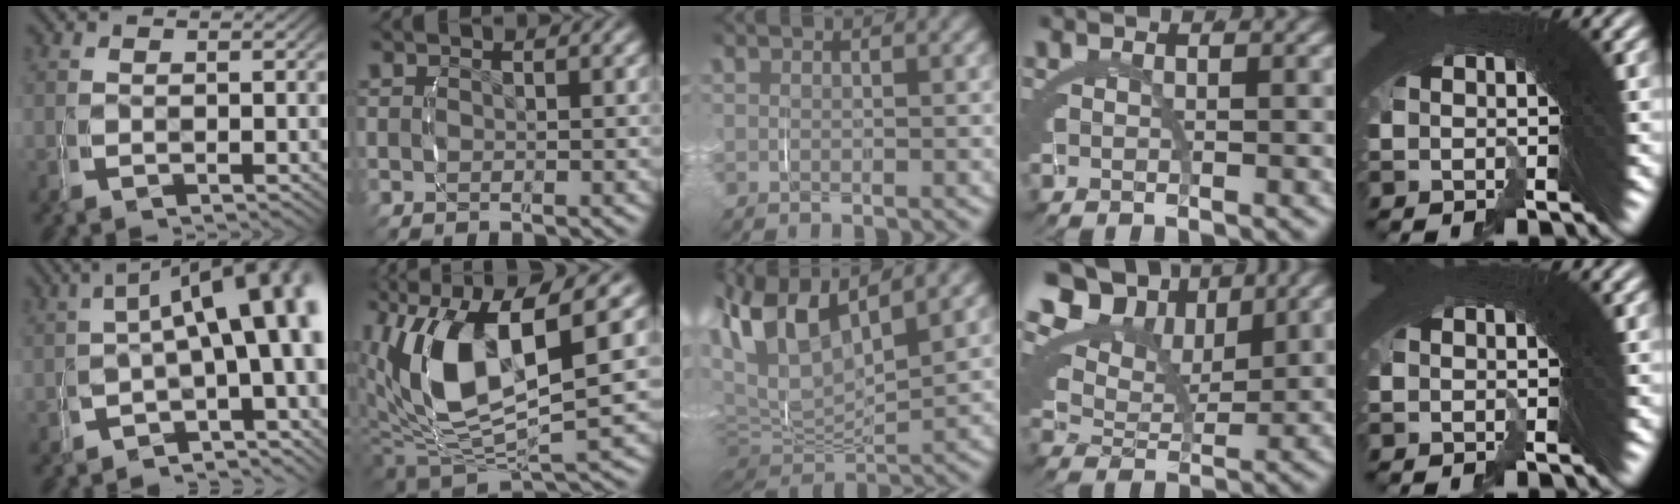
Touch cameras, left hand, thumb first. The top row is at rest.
{"thumb": {"total": 11.7, "force": [0.5, 7.0, 9.4], "torque": [-0.096, -0.006, -0.003]}, "index": {"total": 10.9, "force": [-0.6, 7.5, 7.9], "torque": [-0.201, -0.033, 0.006]}, "middle": {"total": 12.4, "force": [3.8, 8.3, 8.4], "torque": [-0.197, -0.003, 0.058]}, "ring": {"total": 12.9, "force": [6.6, 8.6, 7.0], "torque": [-0.137, 0.023, 0.091]}}